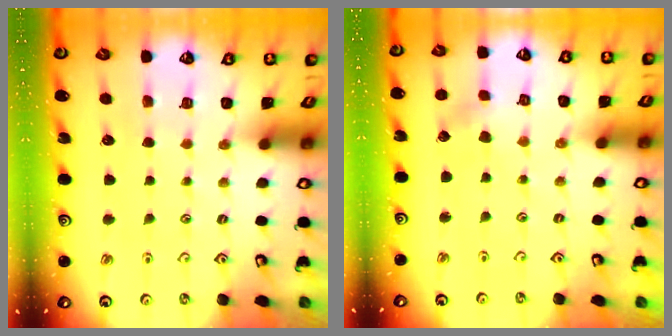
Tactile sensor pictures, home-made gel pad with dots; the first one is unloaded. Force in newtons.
{"total": 1.5, "press": 1.5, "slide": 0.2}